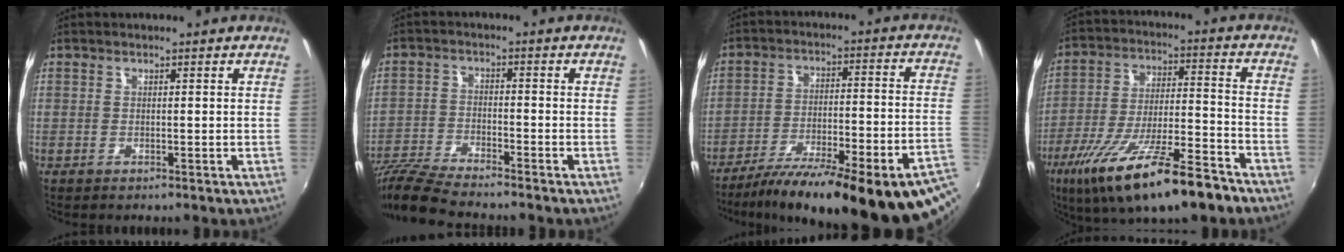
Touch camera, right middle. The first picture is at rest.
{"total": 9.9, "force": [-9.1, 0.5, 4.0], "torque": [-0.103, -0.017, -0.180]}
{"total": 28.3, "force": [-20.9, 3.5, 18.7], "torque": [-0.267, -0.055, -0.292]}
{"total": 20.8, "force": [-13.9, 4.7, 14.8], "torque": [-0.274, -0.043, -0.228]}